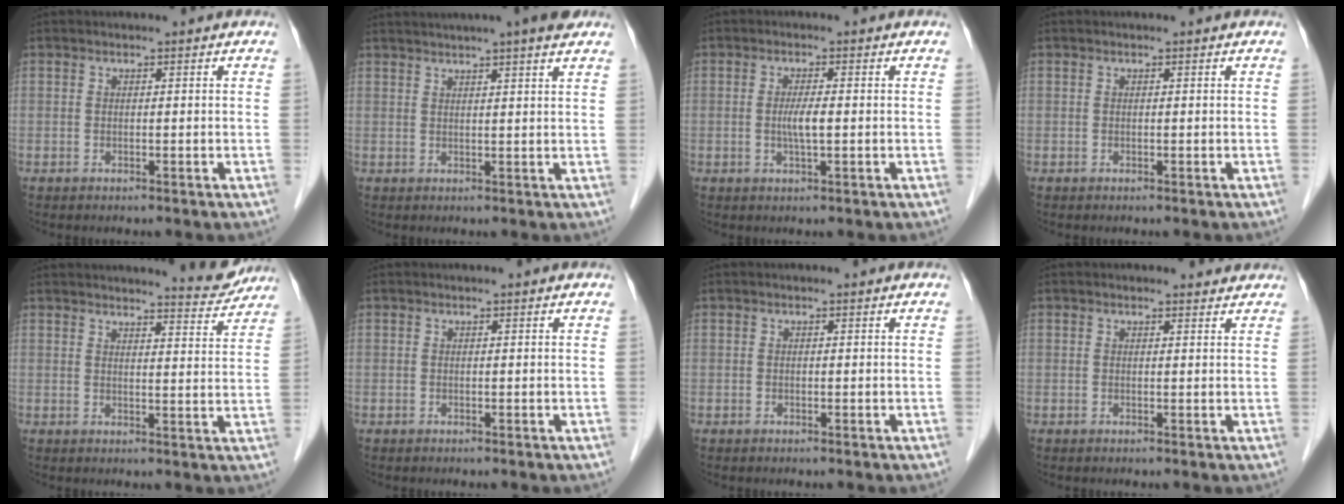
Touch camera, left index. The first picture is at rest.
{"total": 8.8, "force": [7.2, -0.2, 5.1], "torque": [-0.077, 0.024, 0.089]}
{"total": 2.8, "force": [-0.3, 0.3, 2.7], "torque": [-0.055, -0.002, -0.004]}
{"total": 0.0}
{"total": 6.0, "force": [5.9, 0.4, 0.9], "torque": [-0.017, -0.022, 0.066]}
{"total": 0.0}
{"total": 0.0}
{"total": 1.7, "force": [1.6, 0.6, 0.1], "torque": [-0.008, 0.001, 0.012]}